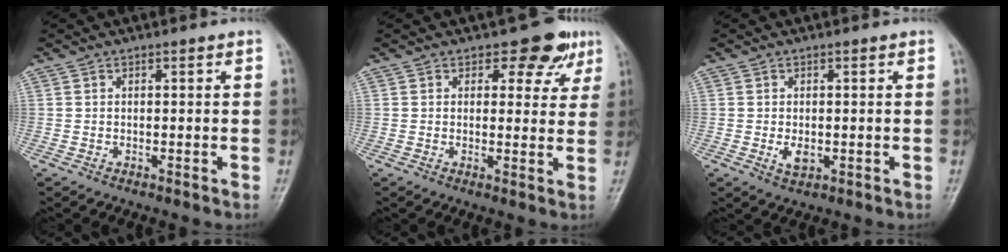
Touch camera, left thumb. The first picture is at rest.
{"total": 6.2, "force": [3.8, 3.9, 2.9], "torque": [0.001, -0.017, 0.040]}
{"total": 2.6, "force": [-0.3, 1.6, 2.0], "torque": [-0.033, -0.005, -0.002]}